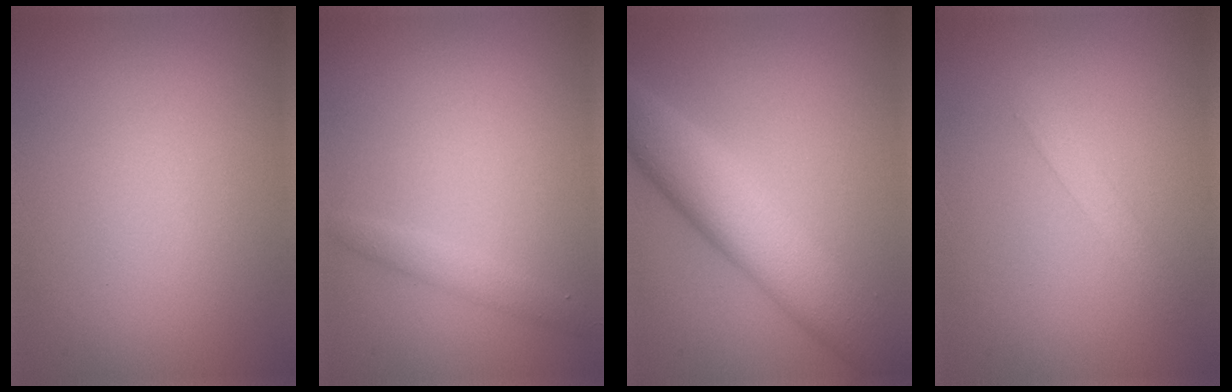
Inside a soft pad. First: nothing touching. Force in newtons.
{"total": 1.3, "press": 1.3, "slide": 0.1}
{"total": 7.9, "press": 7.9, "slide": 0.3}
{"total": 1.5, "press": 1.5, "slide": 0.1}